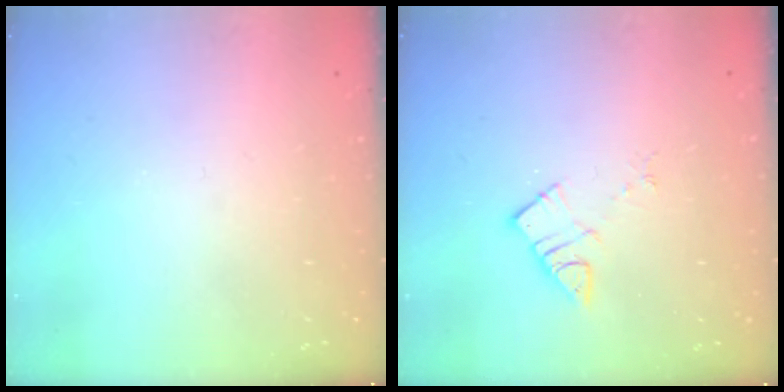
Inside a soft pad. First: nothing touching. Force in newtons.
{"total": 5.8, "press": 5.8, "slide": 0.0}